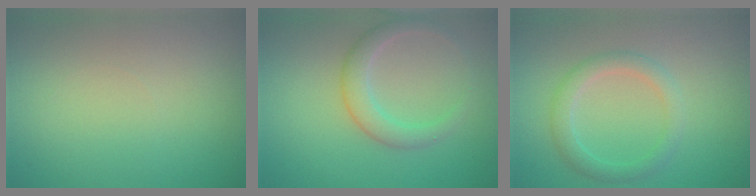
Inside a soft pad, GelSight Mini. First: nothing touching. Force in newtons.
{"total": 2.8, "press": 2.8, "slide": 0.0}
{"total": 2.5, "press": 2.5, "slide": 0.1}